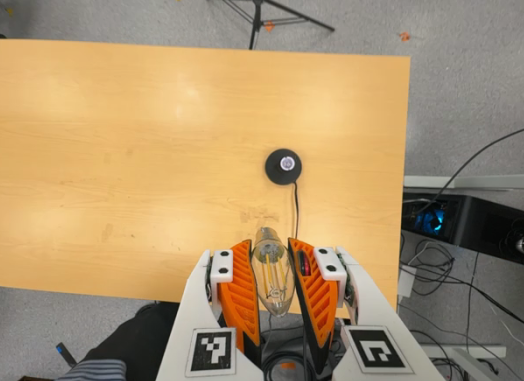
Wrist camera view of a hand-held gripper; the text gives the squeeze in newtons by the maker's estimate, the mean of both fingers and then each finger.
{"total": 19.6, "left": 19.9, "right": 19.3}